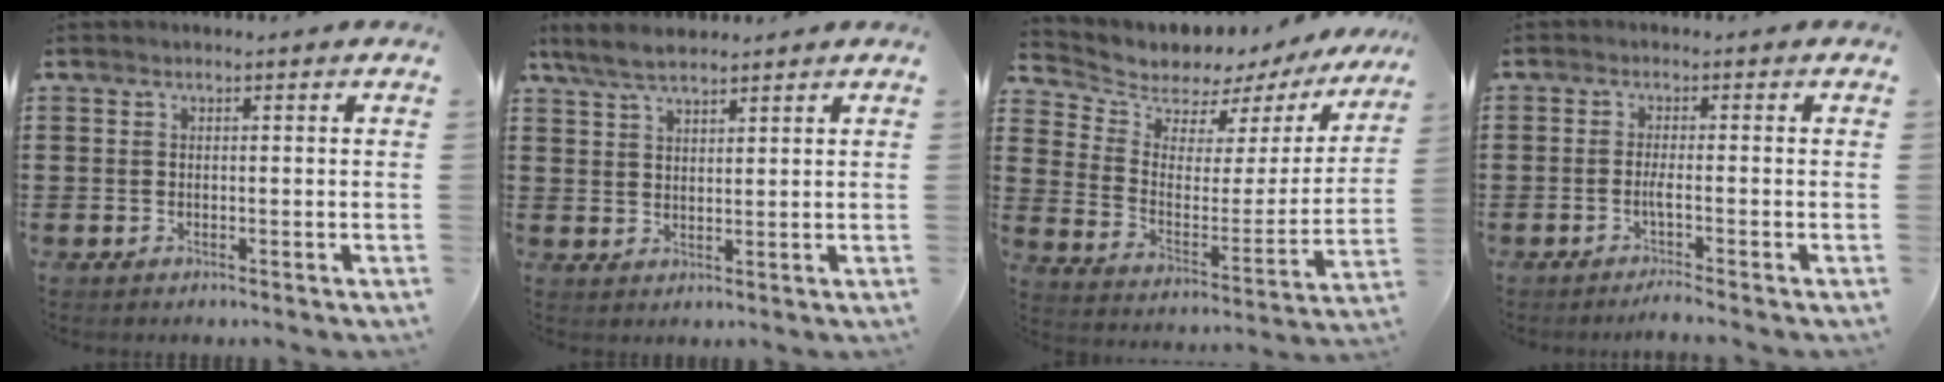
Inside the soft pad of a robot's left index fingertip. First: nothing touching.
{"total": 4.7, "force": [3.9, 1.3, 2.4], "torque": [-0.058, -0.001, 0.072]}
{"total": 5.2, "force": [4.7, 2.1, 0.2], "torque": [-0.034, -0.050, 0.076]}
{"total": 2.5, "force": [-1.2, -0.3, 2.2], "torque": [-0.047, -0.005, -0.027]}